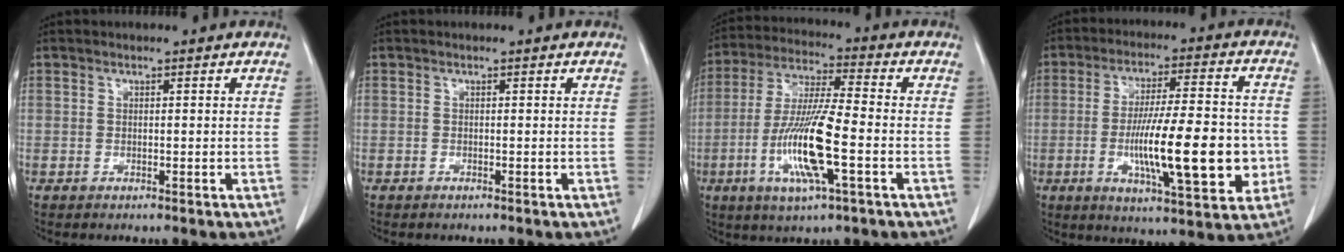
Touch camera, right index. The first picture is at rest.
{"total": 0.0}
{"total": 13.5, "force": [-3.7, 1.1, 12.9], "torque": [-0.263, -0.011, -0.071]}
{"total": 16.7, "force": [-3.1, 3.2, 16.1], "torque": [-0.268, 0.000, -0.042]}